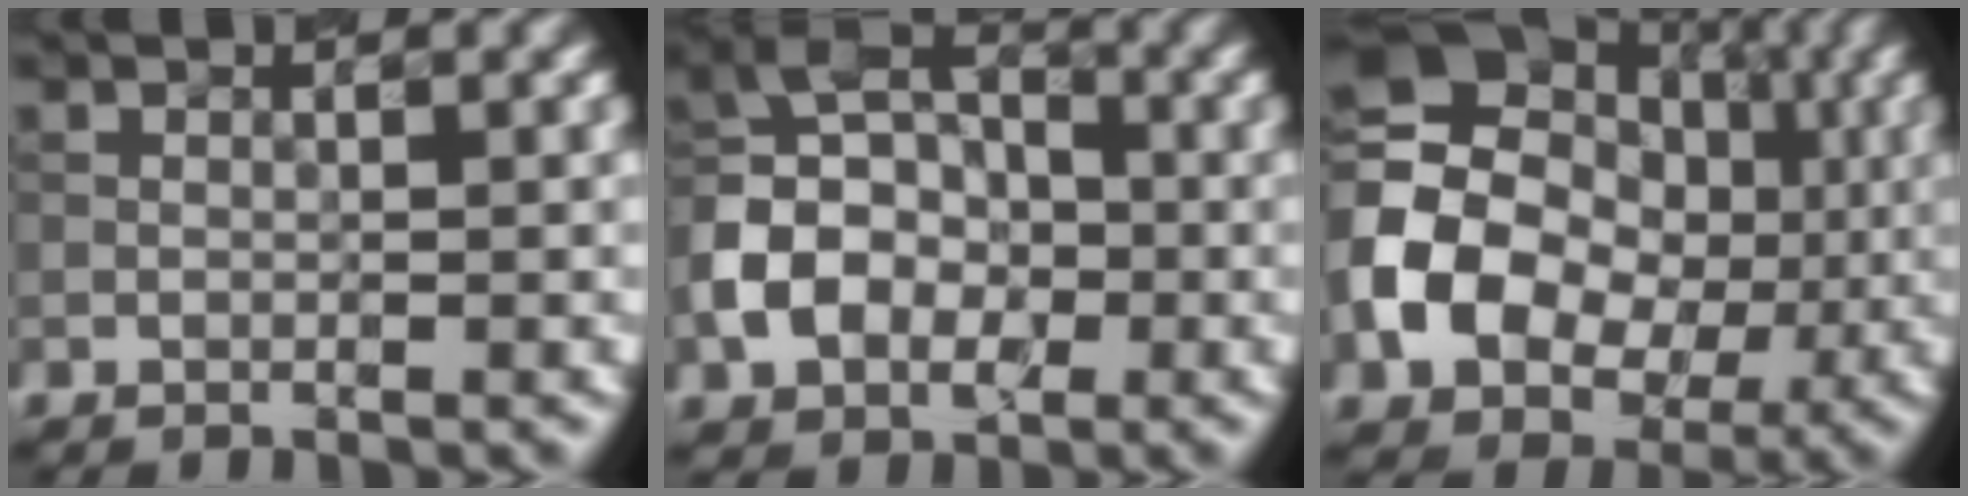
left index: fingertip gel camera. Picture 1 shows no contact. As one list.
[{"total": 6.7, "force": [-2.2, 5.0, 3.8], "torque": [-0.074, 0.011, -0.057]}, {"total": 14.2, "force": [-0.3, 11.5, 8.4], "torque": [-0.180, 0.003, -0.015]}]